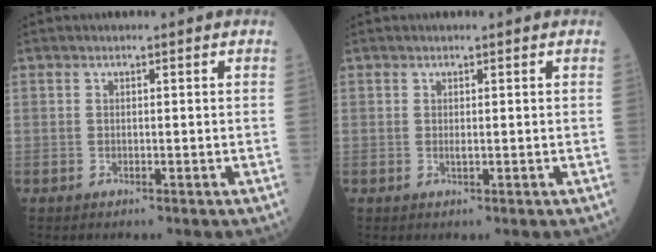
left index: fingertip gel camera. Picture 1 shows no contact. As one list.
[{"total": 0.5, "force": [0.1, 0.1, 0.5], "torque": [-0.015, -0.002, 0.001]}]